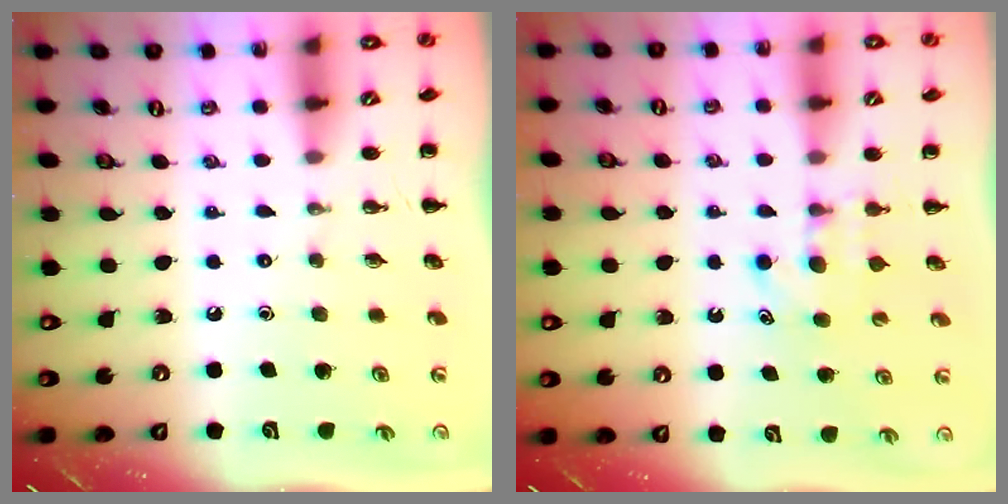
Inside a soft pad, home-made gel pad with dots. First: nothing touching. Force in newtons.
{"total": 5.0, "press": 4.8, "slide": 1.4}